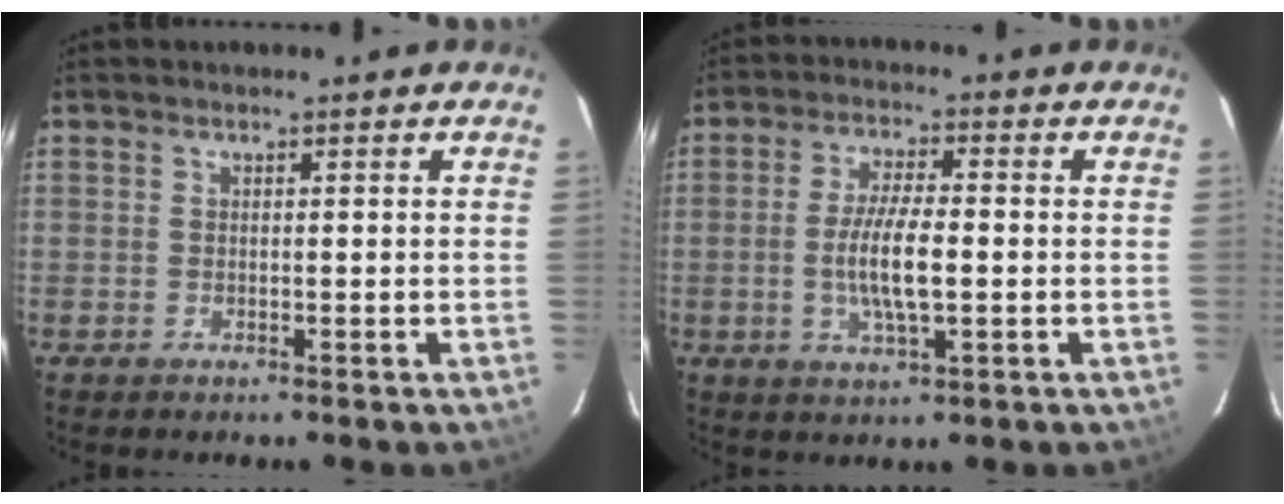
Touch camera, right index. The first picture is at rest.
{"total": 8.1, "force": [-1.1, 2.0, 7.8], "torque": [-0.152, -0.004, -0.021]}